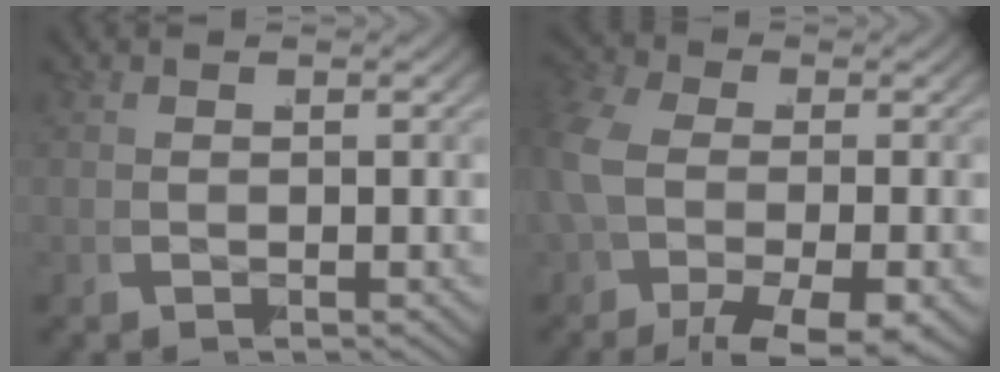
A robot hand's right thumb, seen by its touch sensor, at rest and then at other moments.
{"total": 5.8, "force": [-2.3, 3.1, 4.3], "torque": [-0.095, -0.023, -0.027]}